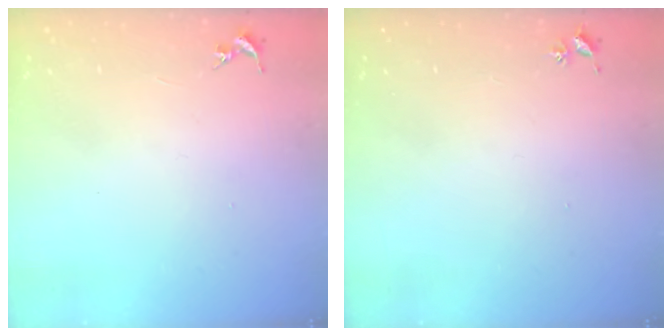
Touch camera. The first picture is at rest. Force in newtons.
{"total": 2.6, "press": 2.6, "slide": 0.3}